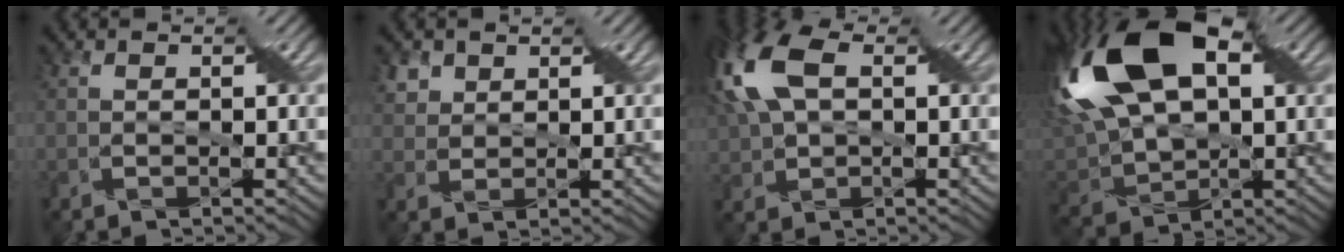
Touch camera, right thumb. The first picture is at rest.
{"total": 3.0, "force": [2.1, 2.1, 0.2], "torque": [-0.014, -0.002, 0.047]}
{"total": 12.8, "force": [3.7, 7.5, 9.7], "torque": [-0.240, 0.015, 0.062]}
{"total": 20.3, "force": [7.1, 12.4, 14.4], "torque": [-0.328, 0.020, 0.146]}